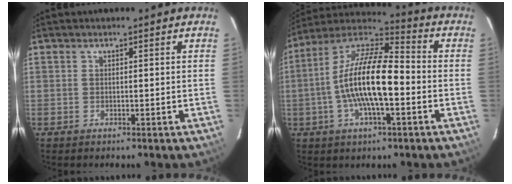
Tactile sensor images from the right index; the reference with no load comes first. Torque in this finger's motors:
{"motor_torque": [0.77, -0.17, 1.05, 0.21]}